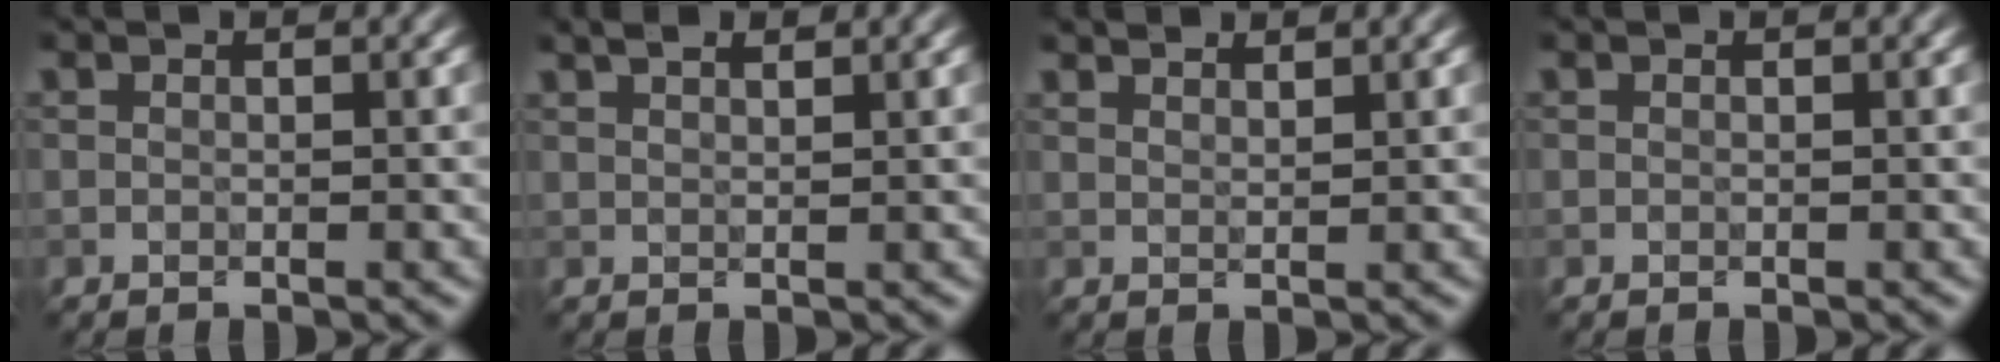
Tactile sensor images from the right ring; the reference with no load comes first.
{"total": 2.1, "force": [1.7, 0.7, 1.1], "torque": [0.005, 0.015, 0.009]}
{"total": 1.7, "force": [1.7, 0.4, 0.3], "torque": [0.013, 0.007, 0.017]}
{"total": 0.0}